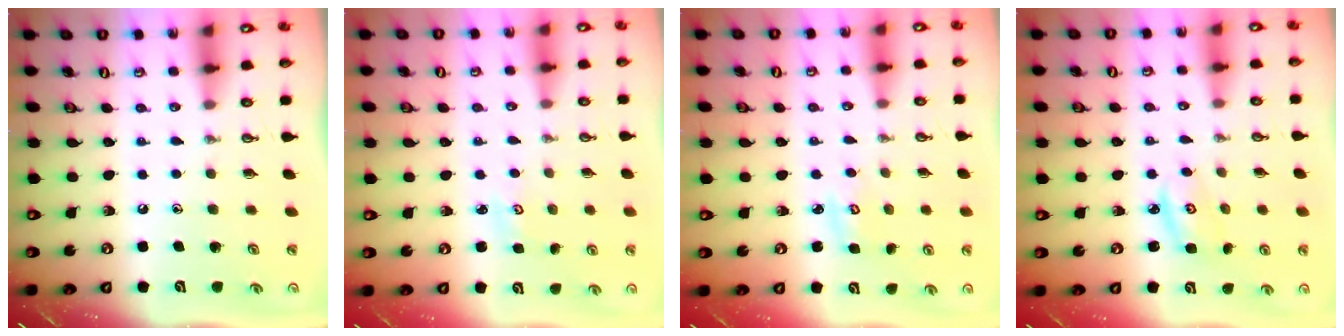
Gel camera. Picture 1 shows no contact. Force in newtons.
{"total": 2.0, "press": 2.0, "slide": 0.3}
{"total": 2.6, "press": 2.6, "slide": 0.1}
{"total": 3.3, "press": 3.2, "slide": 0.3}